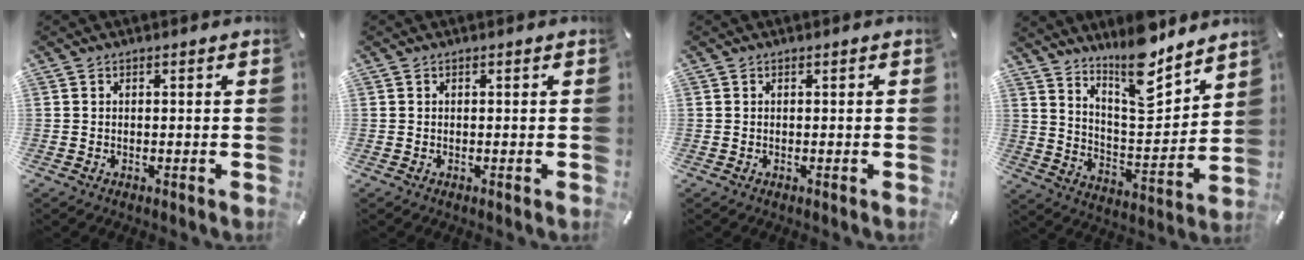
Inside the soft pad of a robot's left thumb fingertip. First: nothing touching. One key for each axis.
{"total": 0.0}
{"total": 0.0}
{"total": 14.5, "fx": 12.0, "fy": 4.5, "fz": 6.9, "tx": -0.112, "ty": -0.094, "tz": 0.211}